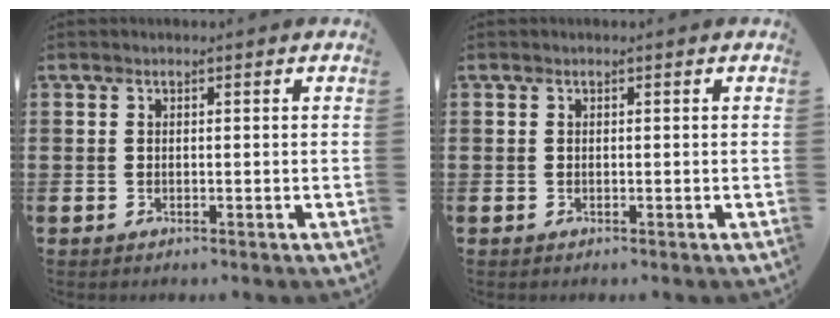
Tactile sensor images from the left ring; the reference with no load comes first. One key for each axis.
{"total": 0.0}